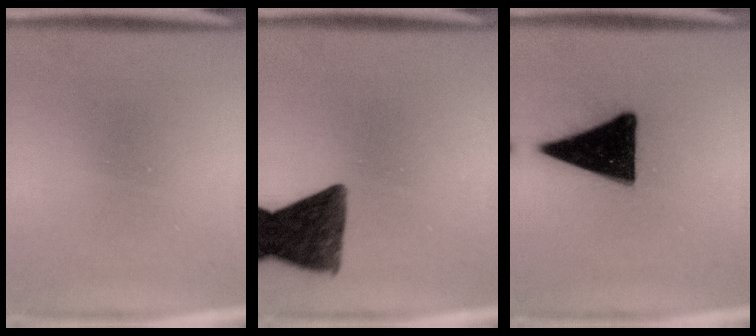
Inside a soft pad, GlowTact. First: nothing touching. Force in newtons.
{"total": 11.2}
{"total": 18.3}